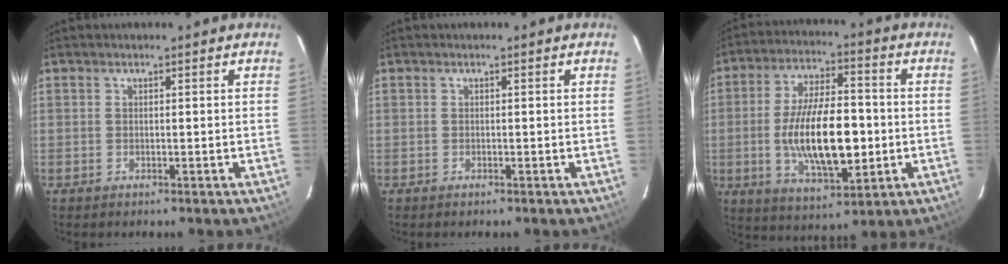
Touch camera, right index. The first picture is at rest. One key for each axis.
{"total": 0.0}
{"total": 16.7, "fx": -2.2, "fy": 6.8, "fz": 15.1, "tx": -0.282, "ty": -0.003, "tz": -0.030}